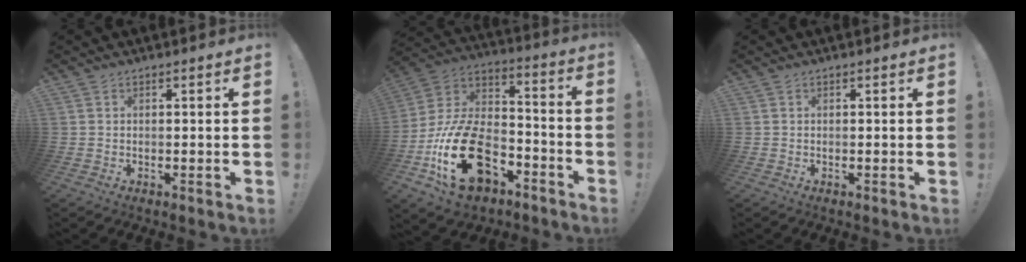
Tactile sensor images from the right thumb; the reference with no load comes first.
{"total": 26.2, "force": [-10.2, 16.3, 17.9], "torque": [-0.333, 0.065, -0.156]}
{"total": 0.0}